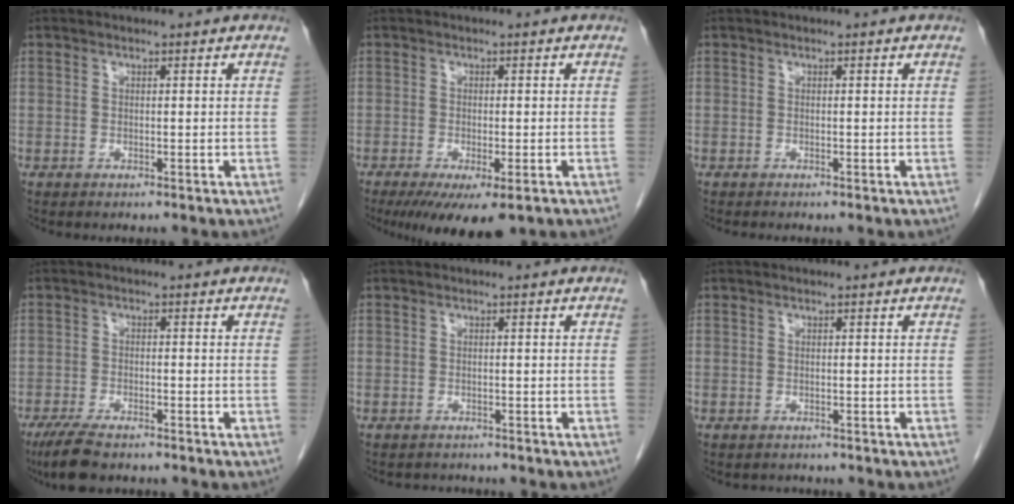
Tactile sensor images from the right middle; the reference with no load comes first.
{"total": 8.2, "force": [-5.2, 2.4, 5.9], "torque": [-0.083, -0.020, -0.080]}
{"total": 0.7, "force": [-0.6, 0.0, 0.3], "torque": [-0.006, -0.002, -0.010]}
{"total": 6.5, "force": [-5.1, 1.6, 3.6], "torque": [-0.067, -0.014, -0.087]}
{"total": 2.0, "force": [-1.8, 0.8, -0.3], "torque": [-0.002, -0.004, -0.030]}
{"total": 1.5, "force": [-1.4, 0.7, -0.1], "torque": [-0.007, -0.002, -0.022]}